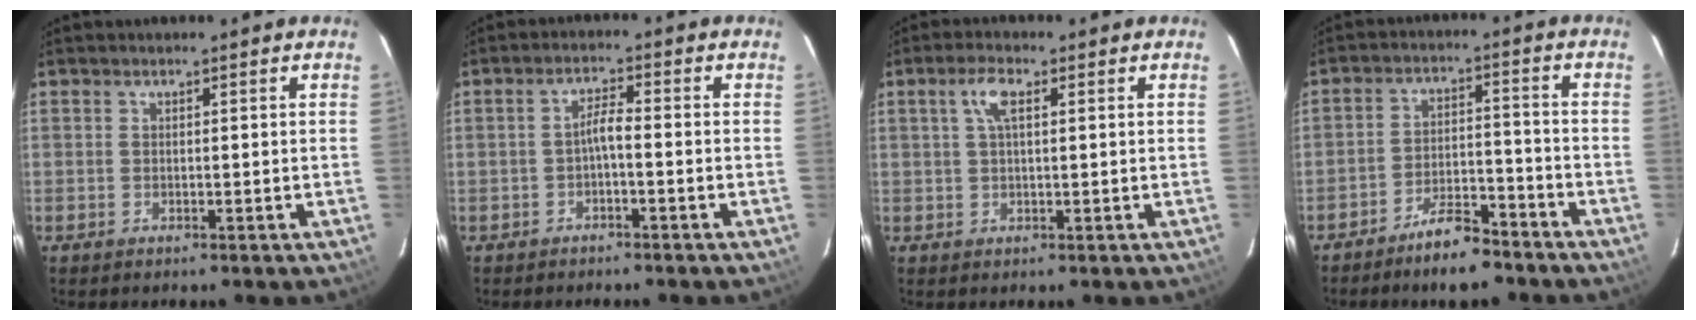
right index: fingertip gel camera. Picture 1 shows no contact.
{"total": 2.5, "force": [-1.2, 0.3, 2.2], "torque": [-0.045, 0.009, -0.022]}
{"total": 3.9, "force": [1.3, 1.5, 3.3], "torque": [-0.066, 0.010, 0.025]}
{"total": 8.7, "force": [-7.2, 2.7, 4.1], "torque": [-0.086, 0.016, -0.112]}